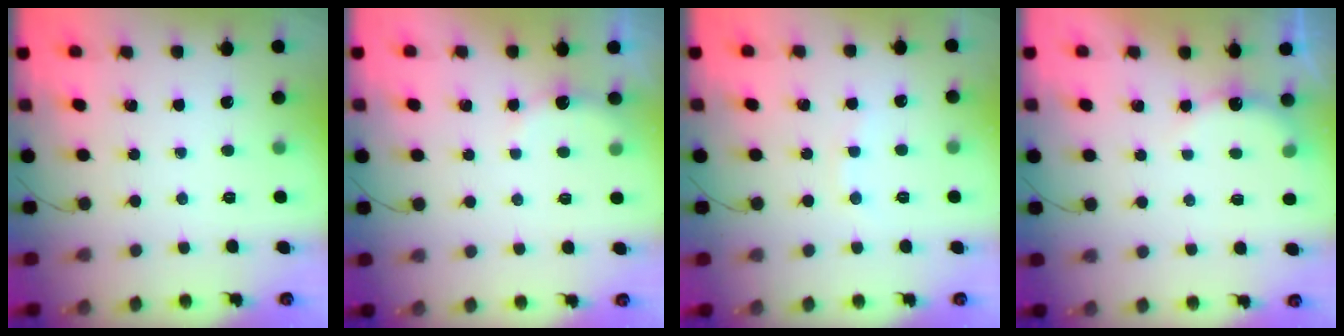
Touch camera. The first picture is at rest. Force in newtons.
{"total": 2.8, "press": 2.6, "slide": 0.8}
{"total": 4.2, "press": 4.0, "slide": 1.2}
{"total": 5.0, "press": 4.9, "slide": 0.9}